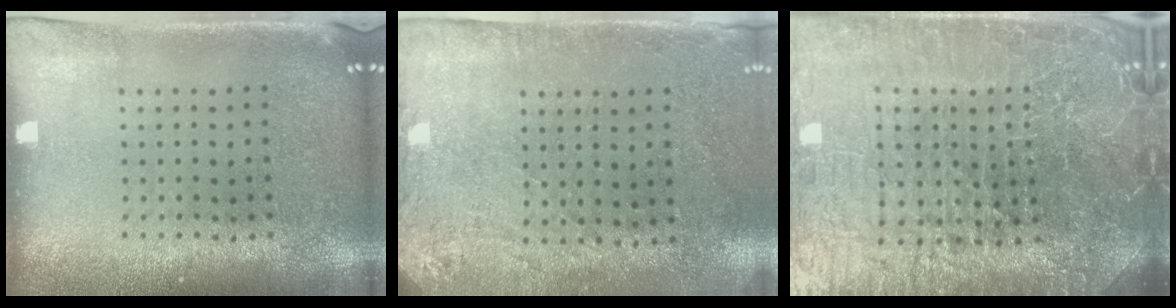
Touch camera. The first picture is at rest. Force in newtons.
{"total": 2.8, "press": 2.3, "slide": 1.6}
{"total": 6.9, "press": 6.1, "slide": 3.2}